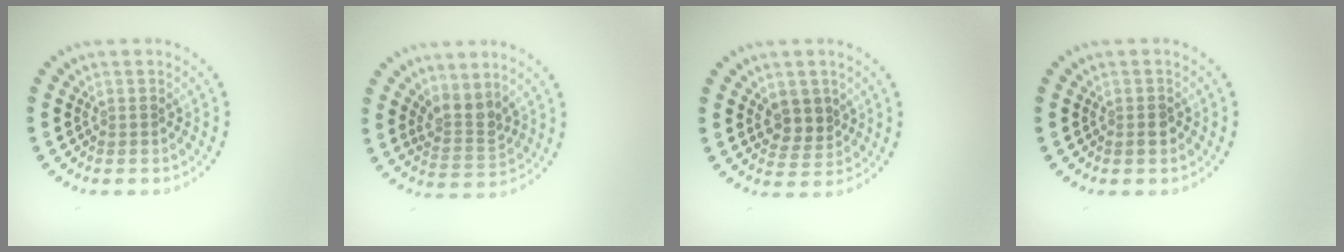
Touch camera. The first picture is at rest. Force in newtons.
{"total": 2.6, "press": 2.0, "slide": 1.8}
{"total": 2.7, "press": 2.5, "slide": 1.1}
{"total": 1.3, "press": 1.2, "slide": 0.4}